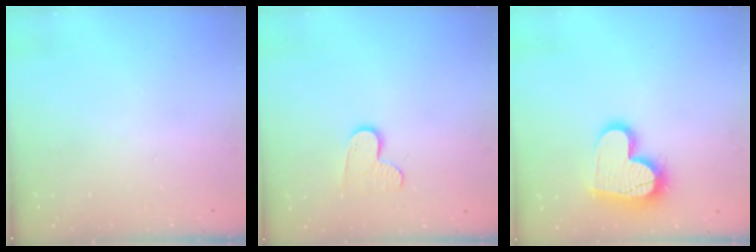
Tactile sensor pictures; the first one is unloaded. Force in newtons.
{"total": 7.8, "press": 7.7, "slide": 0.6}
{"total": 16.5, "press": 16.5, "slide": 1.1}